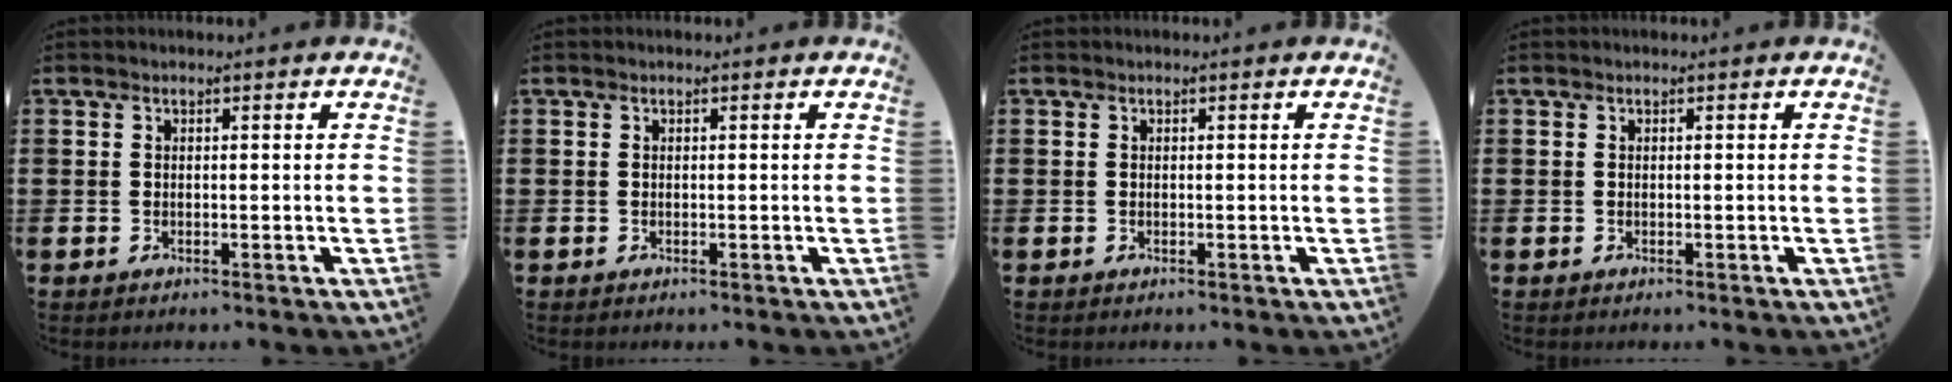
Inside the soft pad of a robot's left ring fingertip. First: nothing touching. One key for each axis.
{"total": 0.0}
{"total": 0.0}
{"total": 0.0}